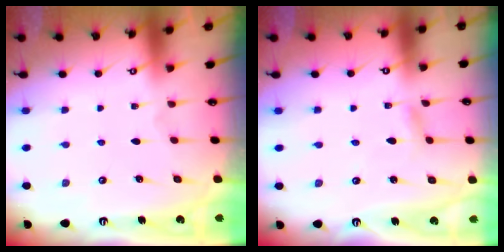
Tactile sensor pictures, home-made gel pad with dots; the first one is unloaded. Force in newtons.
{"total": 2.7, "press": 2.7, "slide": 0.4}